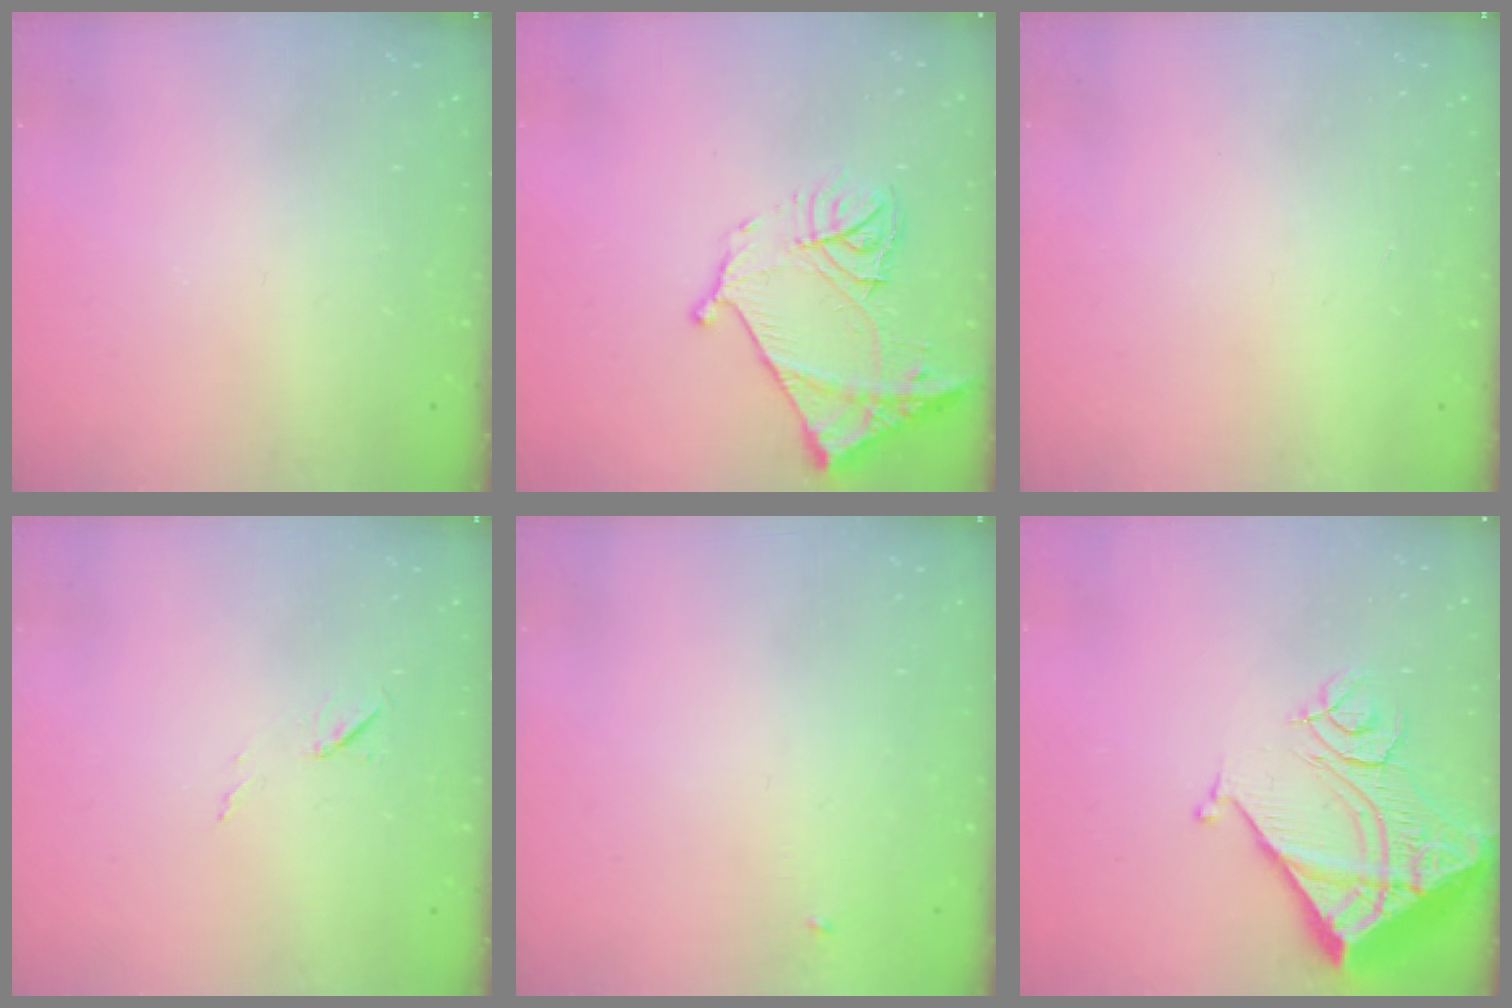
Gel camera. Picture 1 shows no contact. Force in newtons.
{"total": 15.0, "press": 14.9, "slide": 1.6}
{"total": 1.5, "press": 1.5, "slide": 0.1}
{"total": 5.0, "press": 4.6, "slide": 1.9}
{"total": 2.3, "press": 2.3, "slide": 0.2}
{"total": 14.6, "press": 14.5, "slide": 2.0}